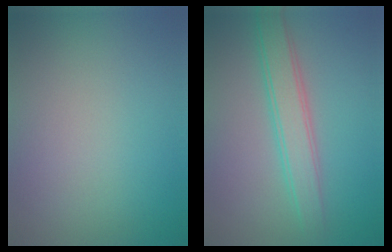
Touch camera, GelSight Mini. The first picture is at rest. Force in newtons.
{"total": 3.7, "press": 3.7, "slide": 0.1}